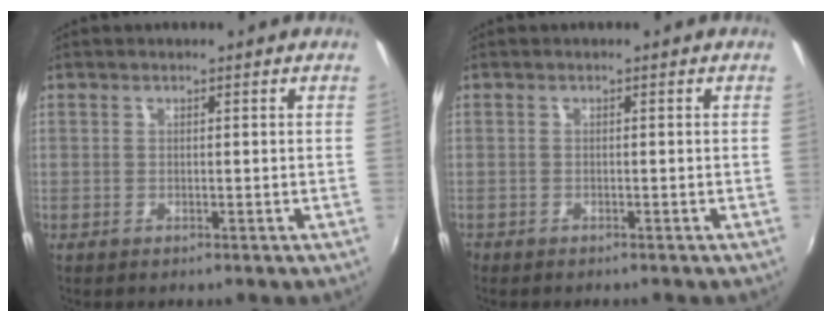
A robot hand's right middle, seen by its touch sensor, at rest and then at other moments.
{"total": 0.8, "force": [-0.7, 0.3, 0.1], "torque": [-0.006, 0.000, -0.015]}